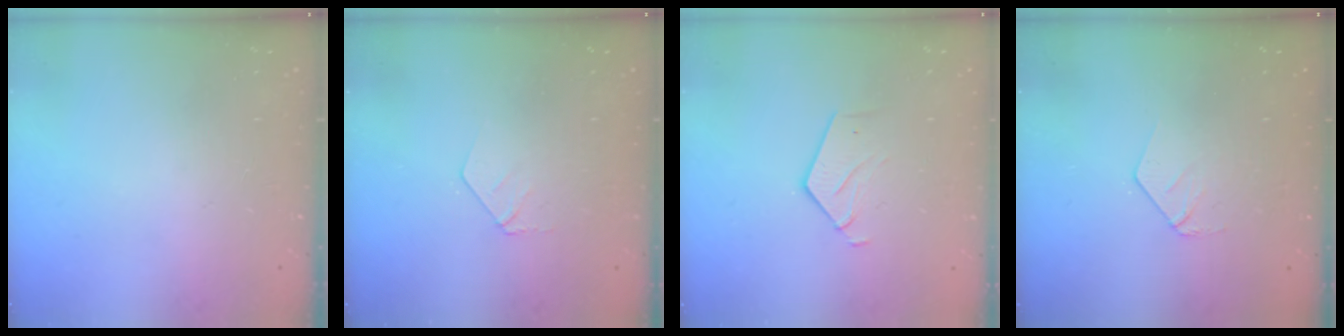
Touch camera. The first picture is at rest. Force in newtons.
{"total": 3.4, "press": 3.4, "slide": 0.3}
{"total": 3.1, "press": 3.1, "slide": 0.2}
{"total": 4.0, "press": 4.0, "slide": 0.3}